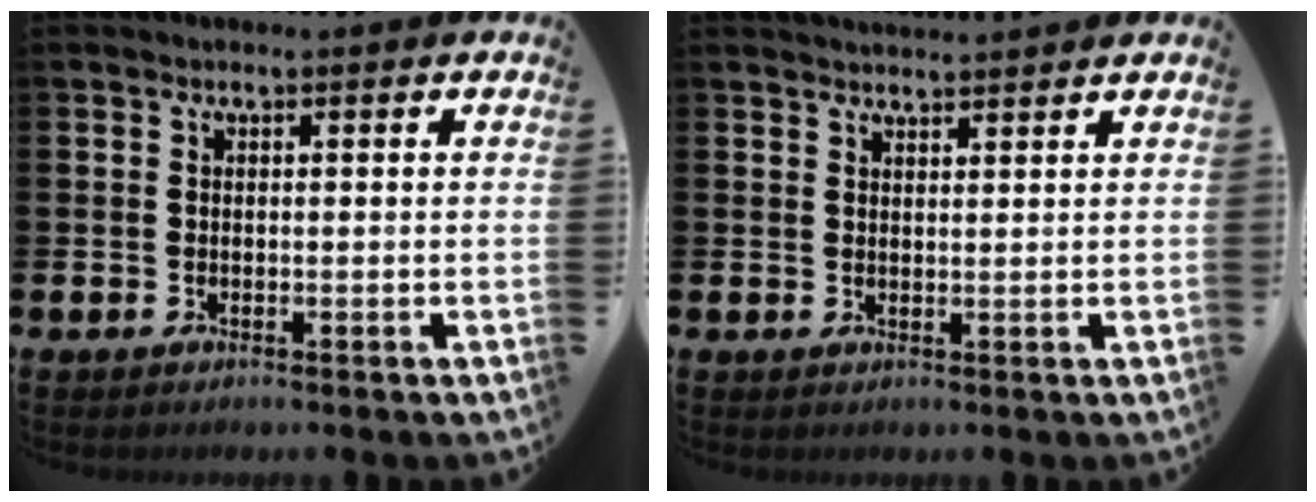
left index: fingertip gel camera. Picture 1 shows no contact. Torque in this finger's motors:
{"motor_torque": [0.00, -2.14, 0.00, 0.04]}